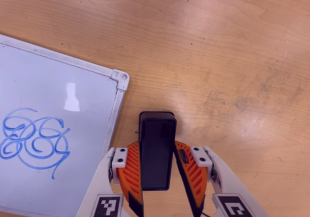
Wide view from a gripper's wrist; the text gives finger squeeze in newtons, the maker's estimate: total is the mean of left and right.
{"total": 0.0}